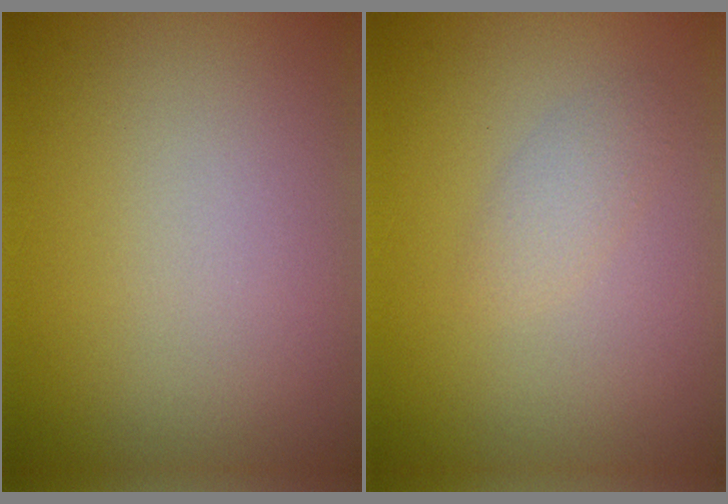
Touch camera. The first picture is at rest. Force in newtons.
{"total": 1.3, "press": 1.3, "slide": 0.1}